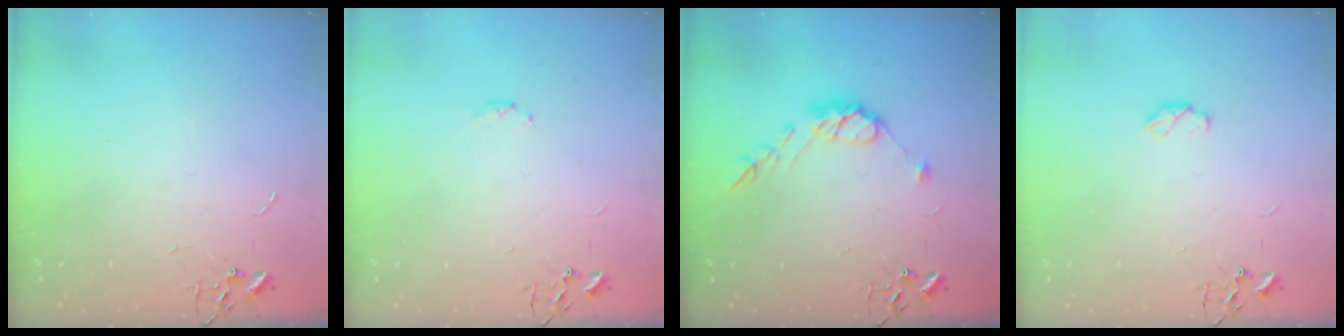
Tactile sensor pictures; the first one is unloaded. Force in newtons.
{"total": 3.6, "press": 3.5, "slide": 1.1}
{"total": 9.8, "press": 9.8, "slide": 0.7}
{"total": 4.6, "press": 4.6, "slide": 0.6}